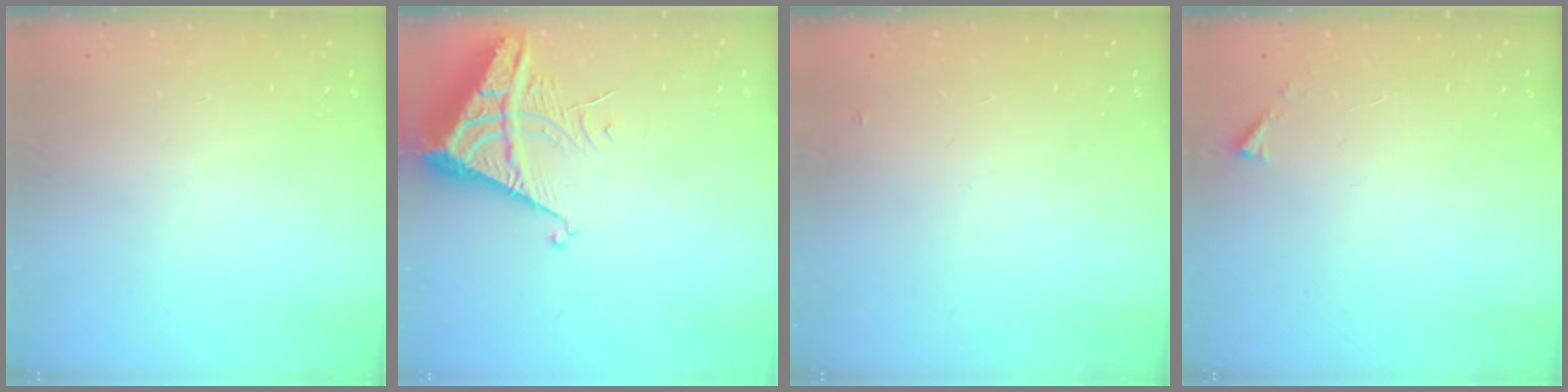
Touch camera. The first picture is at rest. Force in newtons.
{"total": 6.6, "press": 6.6, "slide": 0.6}
{"total": 2.6, "press": 2.6, "slide": 0.2}
{"total": 3.1, "press": 3.1, "slide": 0.4}